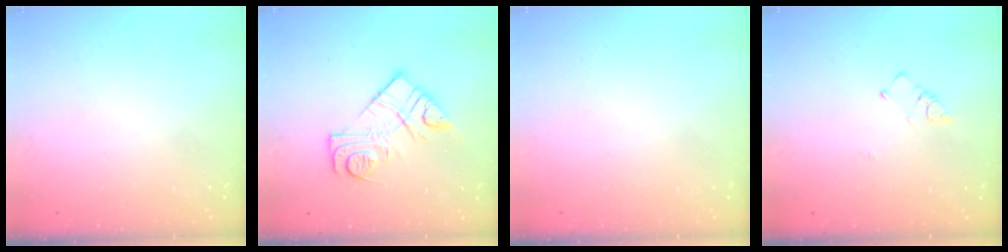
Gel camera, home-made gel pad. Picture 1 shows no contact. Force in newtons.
{"total": 12.9, "press": 12.8, "slide": 0.9}
{"total": 1.8, "press": 1.7, "slide": 0.1}
{"total": 2.6, "press": 2.6, "slide": 0.5}